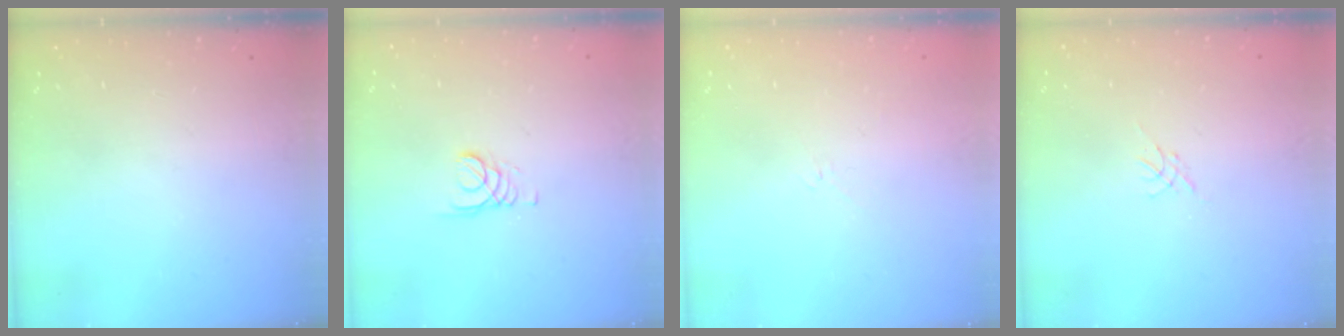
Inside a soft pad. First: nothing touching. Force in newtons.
{"total": 1.6, "press": 1.6, "slide": 0.2}
{"total": 2.6, "press": 2.5, "slide": 0.6}
{"total": 0.0}